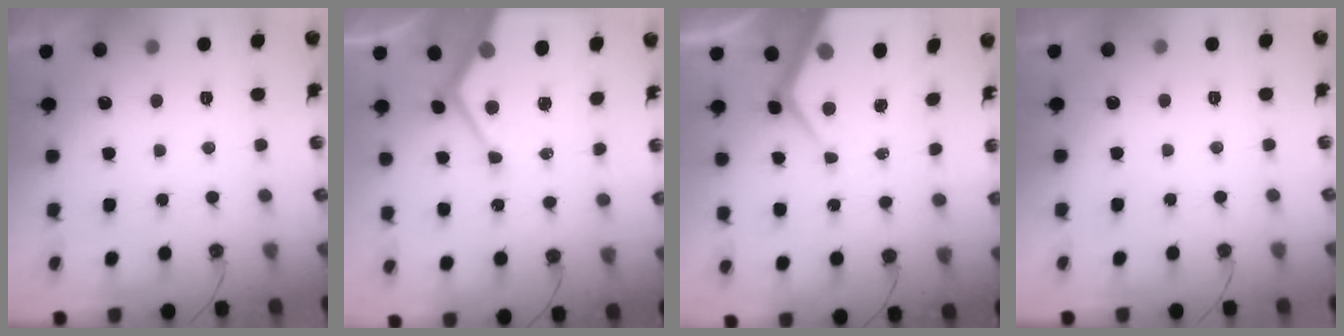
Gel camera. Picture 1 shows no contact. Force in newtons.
{"total": 18.4, "press": 18.3, "slide": 2.1}
{"total": 10.6, "press": 10.6, "slide": 0.9}
{"total": 0.0}